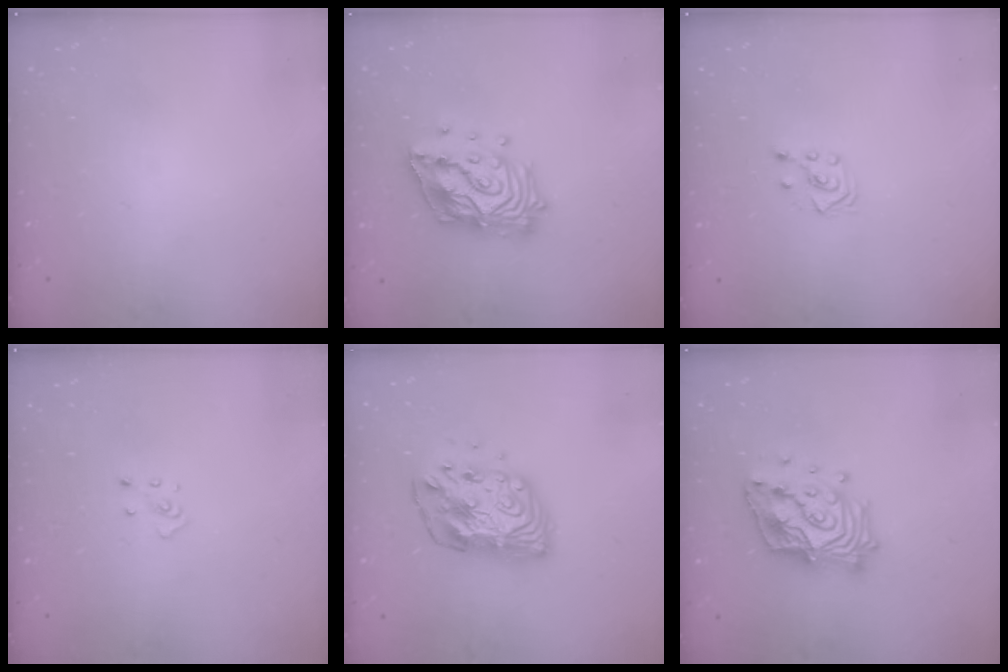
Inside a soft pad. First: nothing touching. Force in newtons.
{"total": 17.5, "press": 17.5, "slide": 1.4}
{"total": 3.7, "press": 3.7, "slide": 0.7}
{"total": 2.9, "press": 2.9, "slide": 0.2}
{"total": 12.2, "press": 12.1, "slide": 1.1}
{"total": 18.8, "press": 18.7, "slide": 1.6}